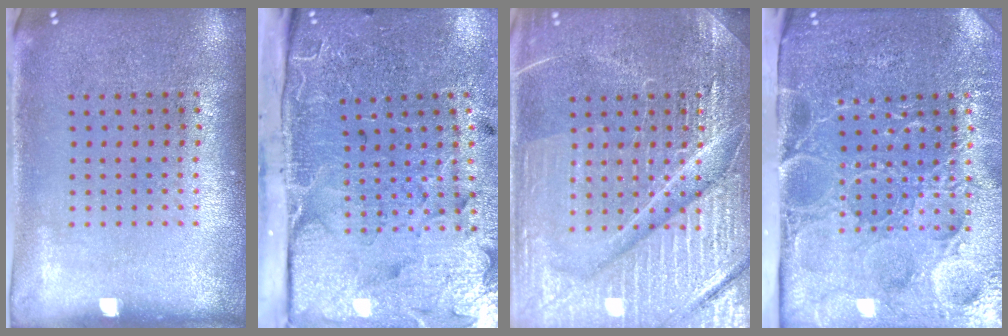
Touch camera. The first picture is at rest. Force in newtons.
{"total": 5.0, "press": 3.9, "slide": 3.1}
{"total": 7.1, "press": 7.1, "slide": 0.9}
{"total": 5.1, "press": 4.2, "slide": 2.8}